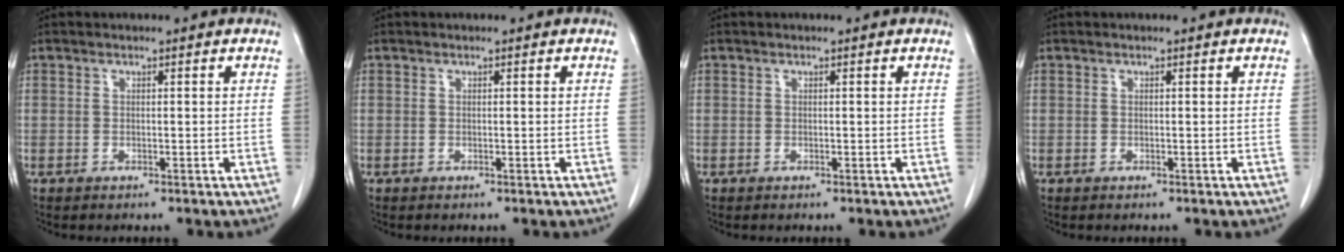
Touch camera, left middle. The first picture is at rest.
{"total": 0.0}
{"total": 0.0}
{"total": 0.0}